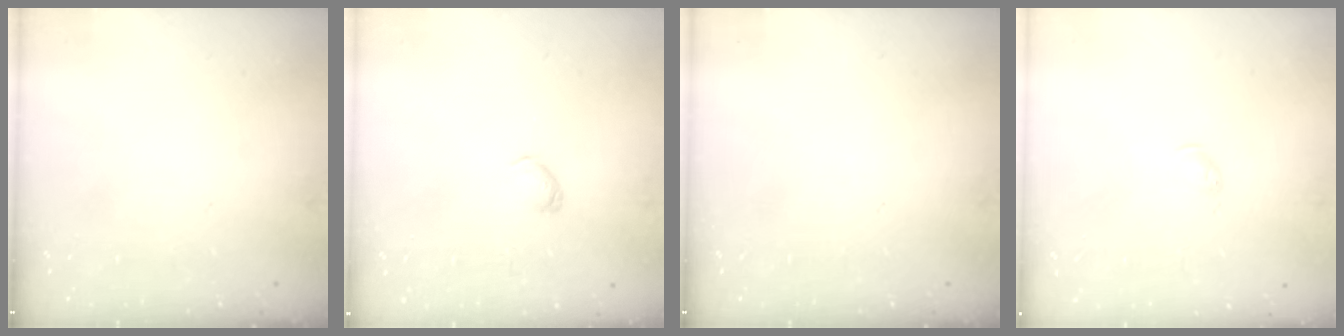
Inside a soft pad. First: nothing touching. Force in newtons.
{"total": 2.9, "press": 2.9, "slide": 0.5}
{"total": 0.0}
{"total": 3.3, "press": 3.2, "slide": 0.6}